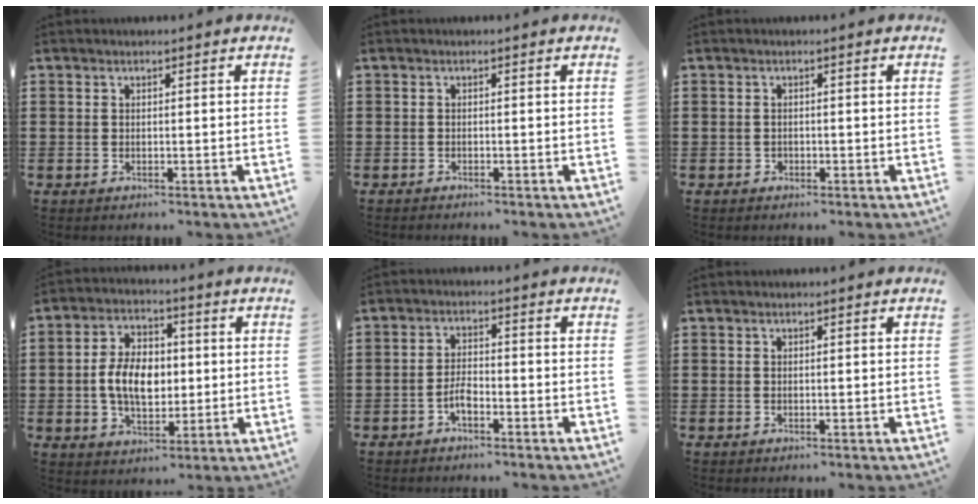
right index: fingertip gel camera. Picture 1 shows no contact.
{"total": 0.5, "force": [-0.5, 0.0, 0.0], "torque": [-0.002, -0.001, -0.011]}
{"total": 0.5, "force": [-0.2, 0.5, 0.0], "torque": [-0.003, 0.004, -0.005]}
{"total": 8.2, "force": [-0.3, 5.5, 6.1], "torque": [-0.133, 0.008, -0.013]}
{"total": 2.9, "force": [-1.7, 1.2, 2.1], "torque": [-0.047, 0.004, -0.035]}
{"total": 0.0}